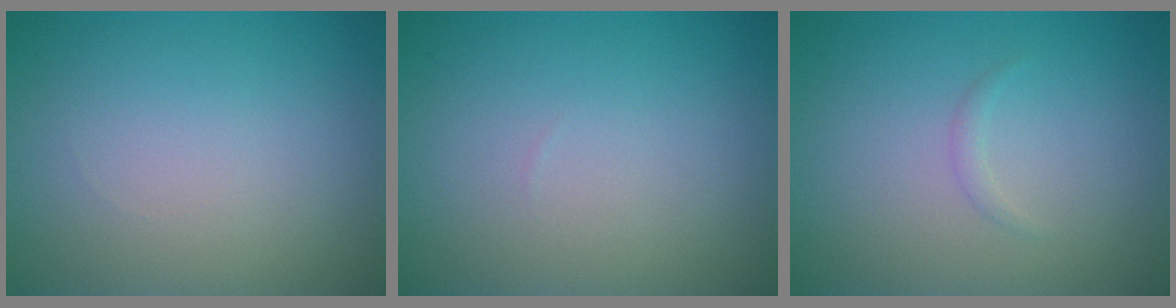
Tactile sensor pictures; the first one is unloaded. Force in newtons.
{"total": 0.0}
{"total": 0.6, "press": 0.6, "slide": 0.0}